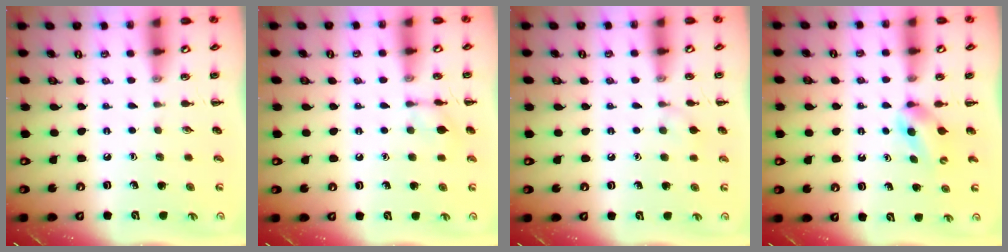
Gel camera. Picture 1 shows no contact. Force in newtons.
{"total": 6.8, "press": 6.7, "slide": 0.8}
{"total": 4.7, "press": 4.4, "slide": 1.7}
{"total": 2.8, "press": 2.5, "slide": 1.3}